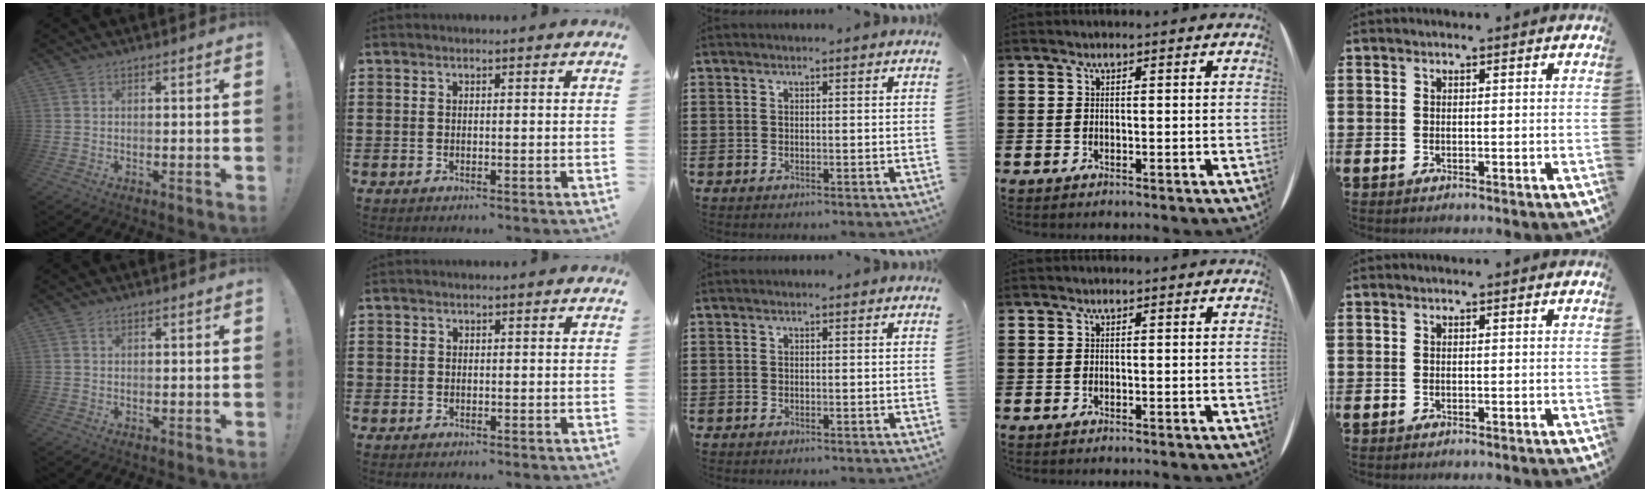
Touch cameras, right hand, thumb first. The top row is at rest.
{"thumb": {"total": 0.6, "force": [0.4, 0.4, 0.3], "torque": [-0.008, 0.001, 0.008]}, "index": {"total": 0.5, "force": [-0.1, 0.5, 0.1], "torque": [-0.002, 0.003, -0.003]}}